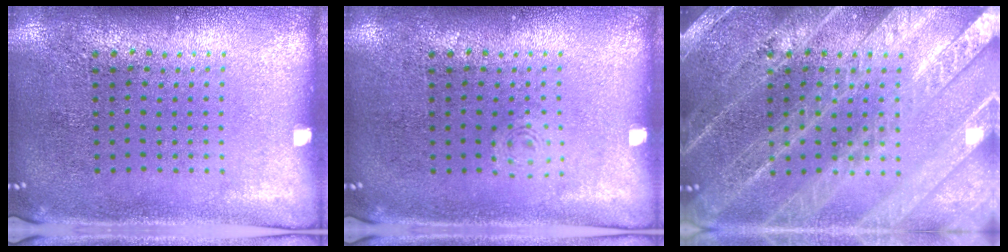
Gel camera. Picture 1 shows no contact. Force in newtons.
{"total": 0.5, "press": 0.5, "slide": 0.2}
{"total": 3.6, "press": 3.6, "slide": 0.4}